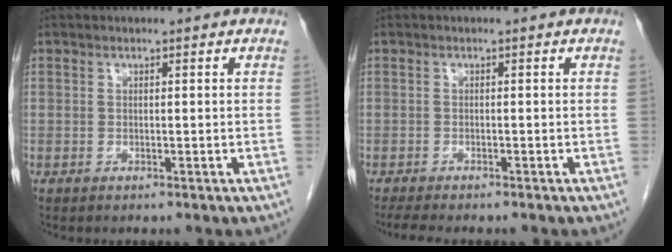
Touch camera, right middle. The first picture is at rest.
{"total": 5.3, "force": [-4.5, 0.8, 2.6], "torque": [-0.042, -0.015, -0.065]}